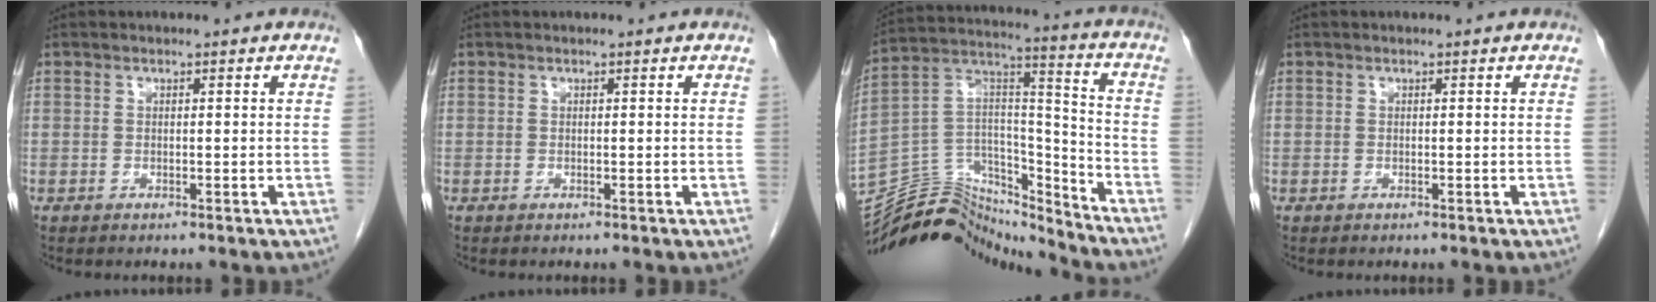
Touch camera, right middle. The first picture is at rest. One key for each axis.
{"total": 0.0}
{"total": 18.2, "fx": -17.6, "fy": 4.3, "fz": 2.3, "tx": -0.038, "ty": 0.075, "tz": -0.293}
{"total": 0.0}